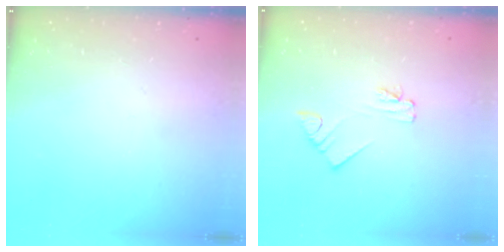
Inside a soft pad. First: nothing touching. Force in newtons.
{"total": 1.9, "press": 1.9, "slide": 0.1}